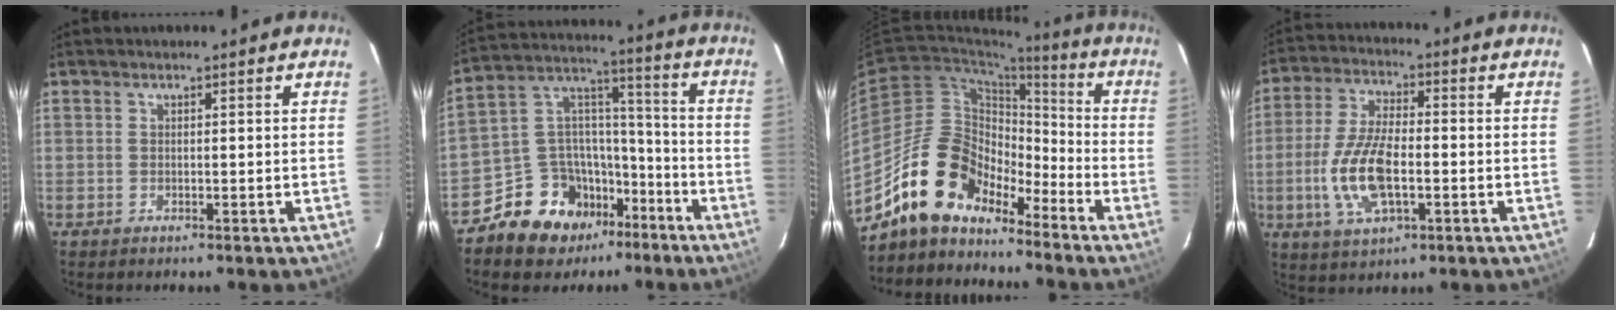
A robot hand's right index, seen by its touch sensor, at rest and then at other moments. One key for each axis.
{"total": 14.5, "fx": -9.8, "fy": 9.9, "fz": 3.8, "tx": -0.089, "ty": 0.070, "tz": -0.156}
{"total": 15.1, "fx": -12.2, "fy": 6.9, "fz": 5.7, "tx": -0.111, "ty": 0.022, "tz": -0.224}
{"total": 12.5, "fx": -2.9, "fy": 5.3, "fz": 10.9, "tx": -0.232, "ty": -0.001, "tz": -0.053}